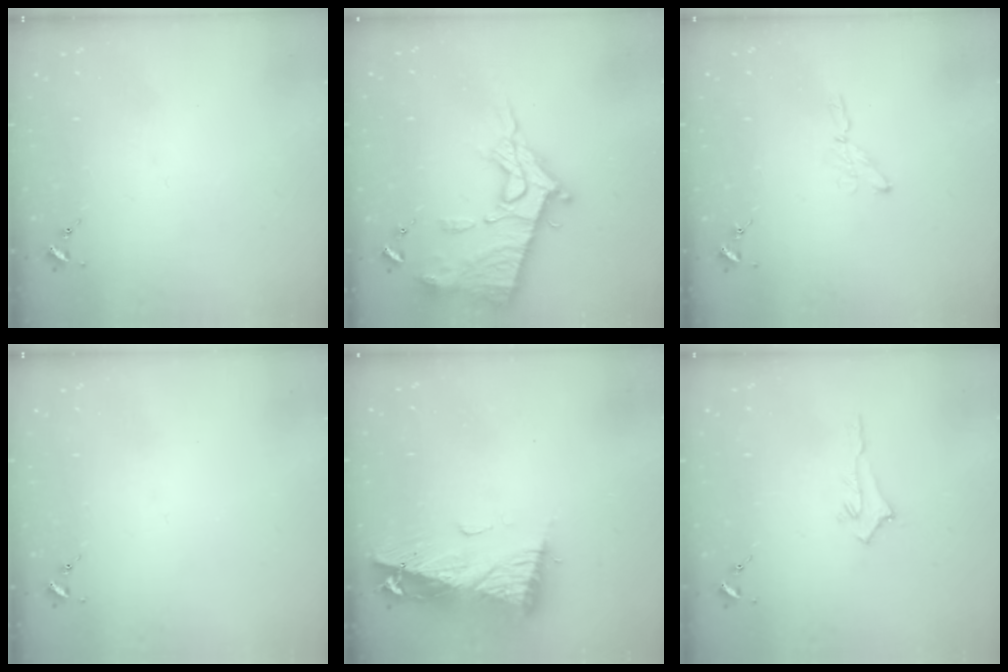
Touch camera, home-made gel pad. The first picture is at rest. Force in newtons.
{"total": 17.7, "press": 17.7, "slide": 1.6}
{"total": 3.7, "press": 3.7, "slide": 0.4}
{"total": 0.0}
{"total": 13.3, "press": 13.3, "slide": 1.4}
{"total": 2.5, "press": 2.5, "slide": 0.4}